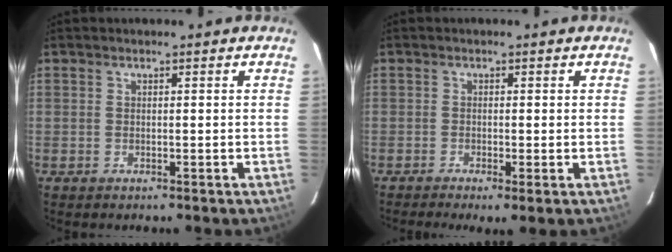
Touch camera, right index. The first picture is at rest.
{"total": 3.4, "force": [-1.7, 0.7, 2.8], "torque": [-0.048, -0.012, -0.030]}